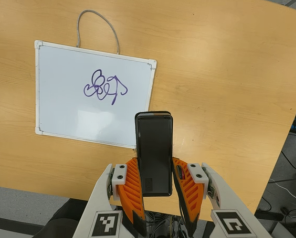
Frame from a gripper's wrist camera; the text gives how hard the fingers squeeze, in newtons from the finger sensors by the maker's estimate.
{"total": 5.5, "left": 4.3, "right": 6.7}